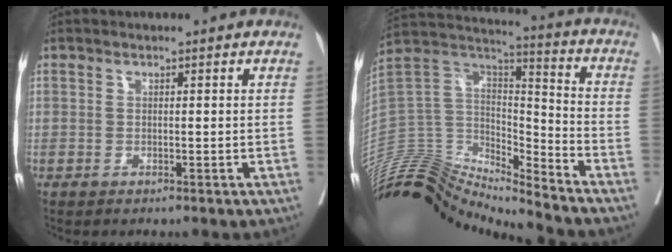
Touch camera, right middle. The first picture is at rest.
{"total": 19.1, "force": [-18.4, 2.2, 4.6], "torque": [-0.082, 0.067, -0.326]}